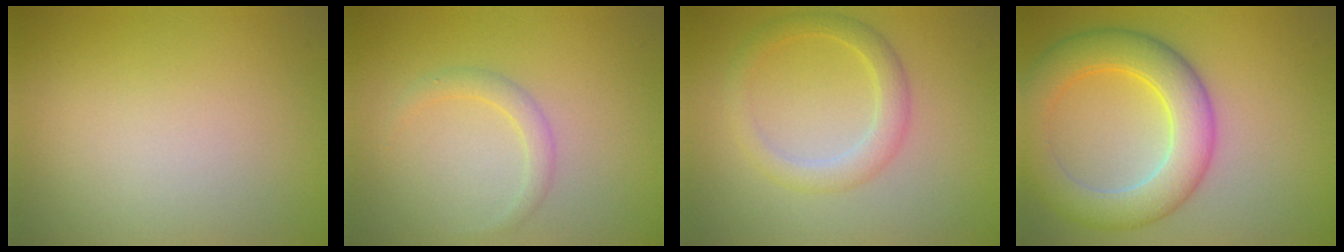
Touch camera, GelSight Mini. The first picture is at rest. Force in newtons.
{"total": 1.5, "press": 1.5, "slide": 0.1}
{"total": 2.8, "press": 2.8, "slide": 0.1}
{"total": 7.1, "press": 7.1, "slide": 0.2}